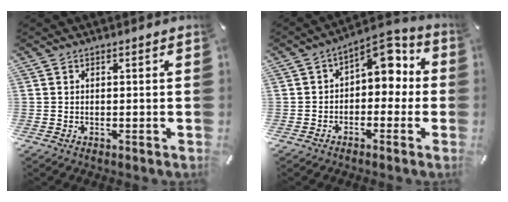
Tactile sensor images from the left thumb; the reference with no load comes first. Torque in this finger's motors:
{"motor_torque": [0.06, 0.67, 0.52, -0.42, 0.25]}